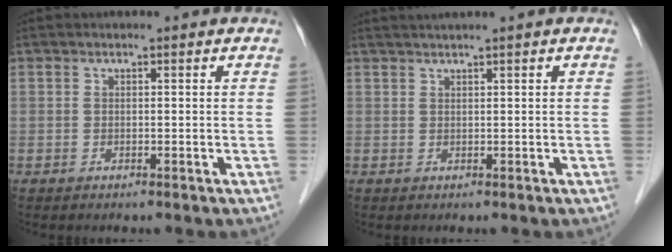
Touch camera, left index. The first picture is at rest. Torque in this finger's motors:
{"motor_torque": [0.32, -0.23, -0.03, 0.00]}